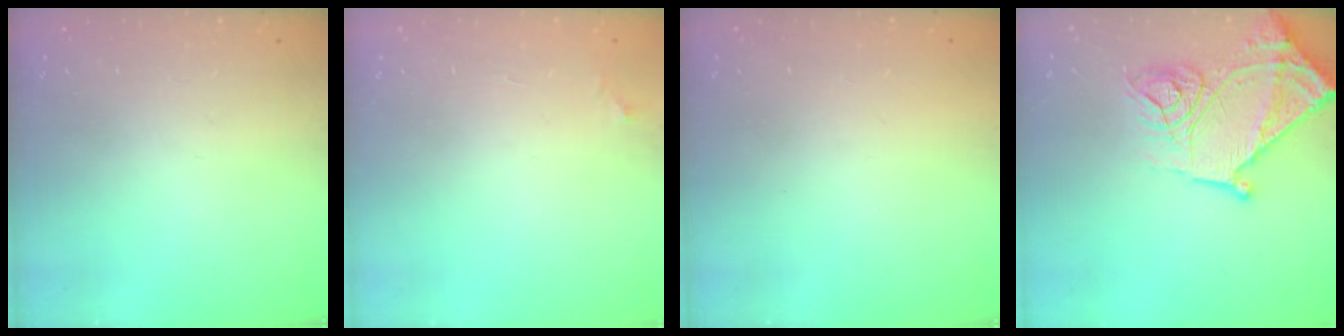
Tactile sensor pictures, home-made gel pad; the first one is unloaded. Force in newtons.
{"total": 3.3, "press": 3.2, "slide": 0.5}
{"total": 1.5, "press": 1.5, "slide": 0.1}
{"total": 18.7, "press": 18.6, "slide": 1.7}